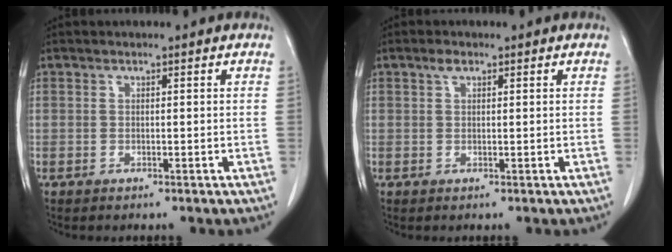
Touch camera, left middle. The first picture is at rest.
{"total": 1.3, "force": [0.8, 0.6, 0.9], "torque": [-0.018, 0.007, 0.013]}